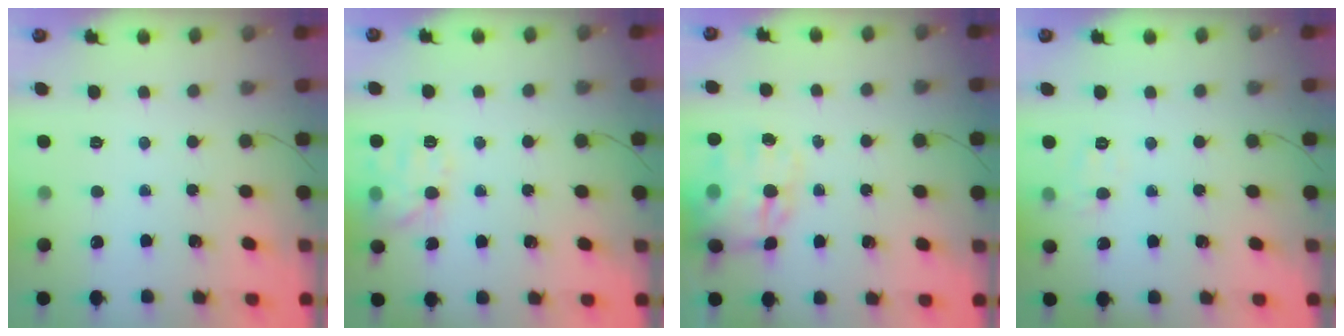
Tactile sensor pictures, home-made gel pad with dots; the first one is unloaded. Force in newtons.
{"total": 11.9, "press": 11.9, "slide": 0.2}
{"total": 13.6, "press": 13.1, "slide": 3.7}
{"total": 6.7, "press": 6.7, "slide": 1.0}